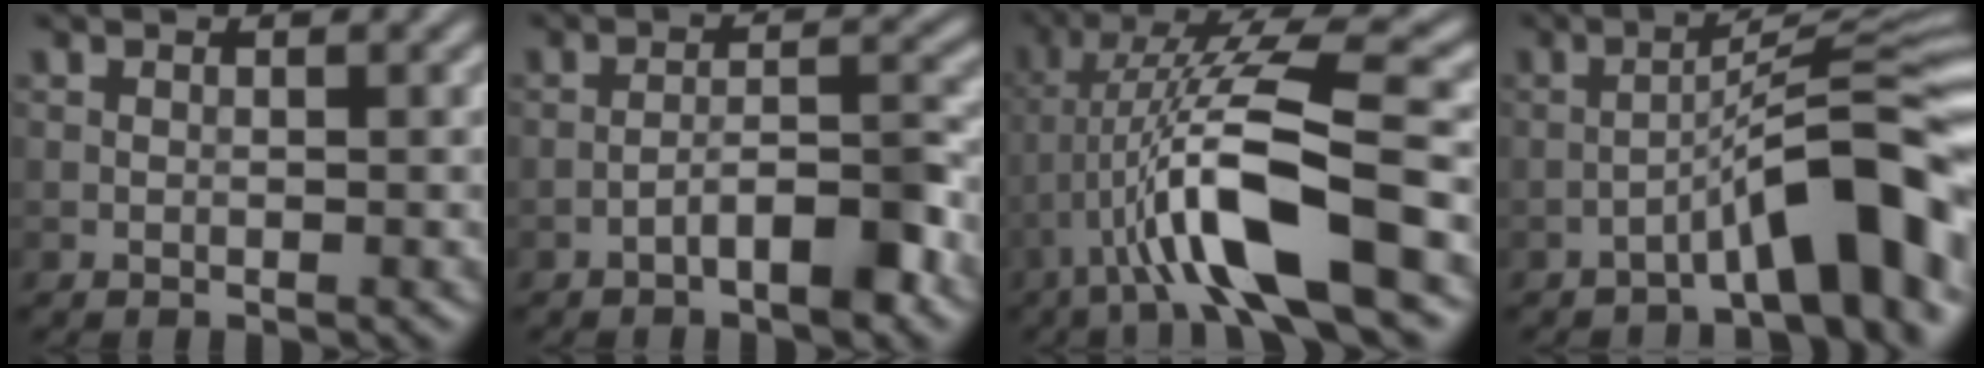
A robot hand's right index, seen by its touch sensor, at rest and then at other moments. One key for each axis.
{"total": 4.2, "fx": -2.6, "fy": 1.0, "fz": 3.2, "tx": -0.050, "ty": 0.017, "tz": -0.047}
{"total": 10.3, "fx": -3.2, "fy": 1.8, "fz": 9.6, "tx": -0.173, "ty": 0.022, "tz": -0.060}
{"total": 8.4, "fx": -4.5, "fy": 1.3, "fz": 7.0, "tx": -0.098, "ty": 0.032, "tz": -0.072}